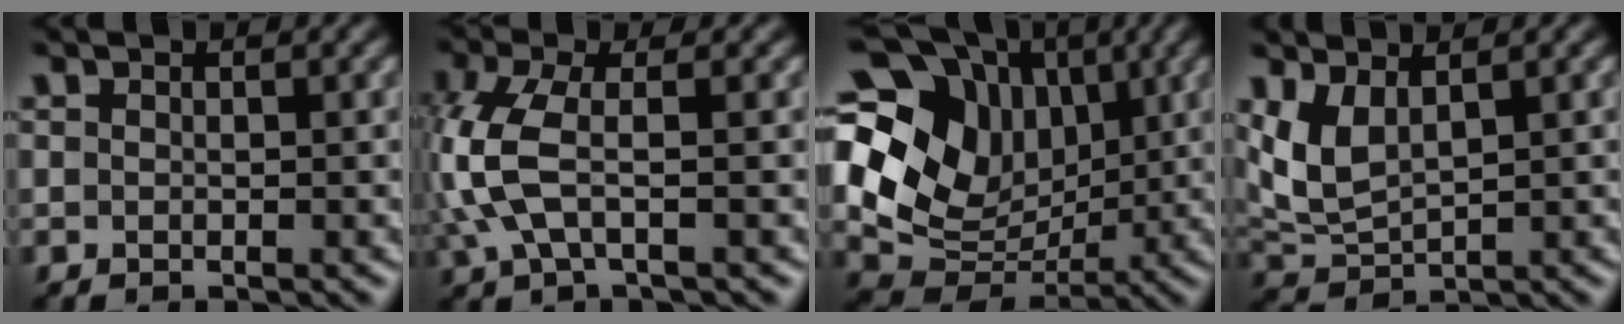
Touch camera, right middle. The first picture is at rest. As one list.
[{"total": 5.0, "force": [-0.1, 2.1, 4.5], "torque": [-0.128, -0.002, -0.004]}, {"total": 14.8, "force": [3.8, 11.8, 8.1], "torque": [-0.182, 0.030, 0.063]}, {"total": 3.6, "force": [1.5, 1.7, 2.8], "torque": [-0.074, -0.002, 0.034]}]